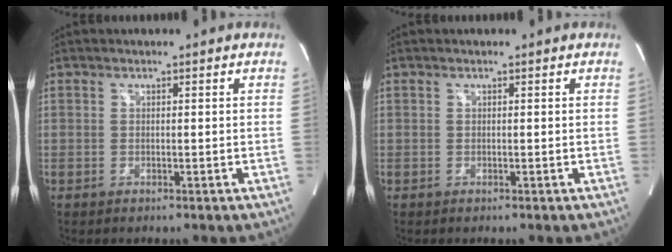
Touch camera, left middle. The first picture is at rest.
{"total": 0.0}